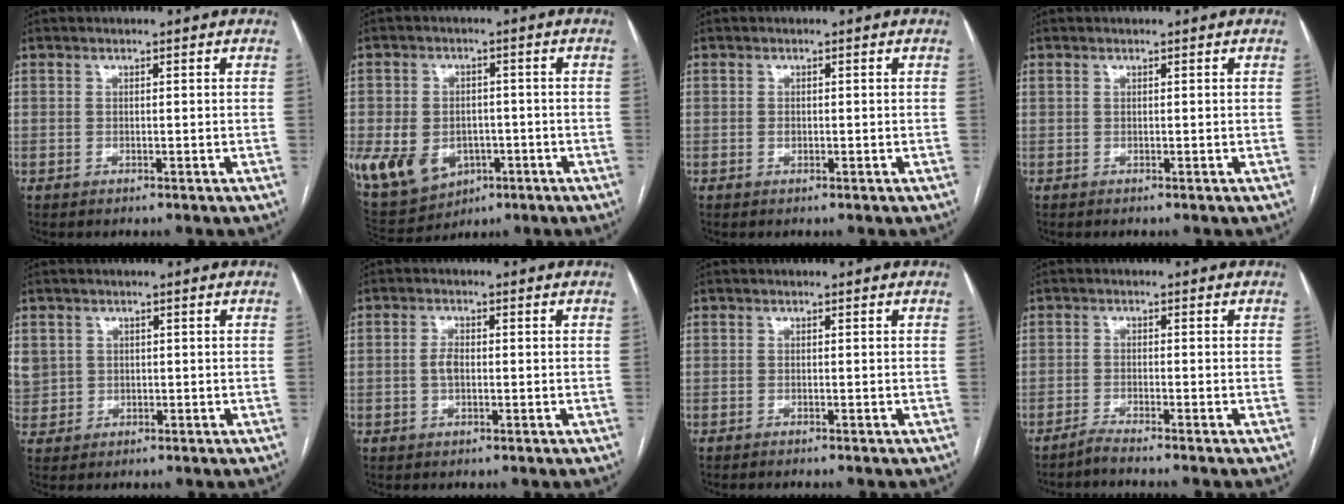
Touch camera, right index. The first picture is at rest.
{"total": 15.6, "force": [-5.1, 11.9, 8.7], "torque": [-0.200, 0.005, -0.060]}
{"total": 0.7, "force": [-0.1, 0.5, 0.5], "torque": [-0.008, 0.000, -0.002]}
{"total": 0.0}
{"total": 5.3, "force": [1.2, 5.1, 1.0], "torque": [-0.036, 0.012, 0.039]}
{"total": 2.3, "force": [-0.2, 1.2, 1.9], "torque": [-0.040, 0.004, -0.005]}
{"total": 1.9, "force": [-1.7, 0.0, 0.8], "torque": [-0.008, 0.000, -0.020]}
{"total": 2.7, "force": [-2.4, -0.9, 0.8], "torque": [-0.013, -0.001, -0.043]}